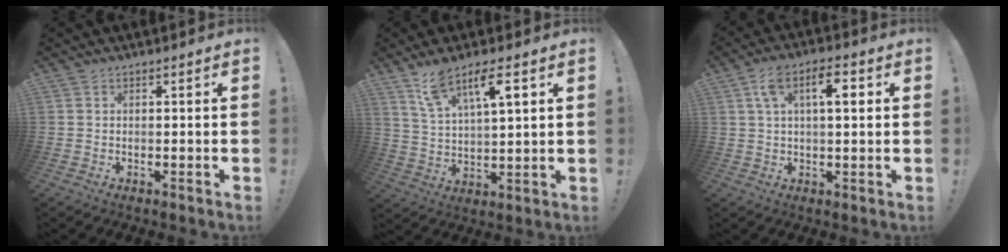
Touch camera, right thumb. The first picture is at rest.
{"total": 10.7, "force": [5.9, 3.6, 8.1], "torque": [-0.137, -0.014, 0.103]}
{"total": 8.9, "force": [2.3, 3.6, 7.8], "torque": [-0.120, 0.008, 0.035]}